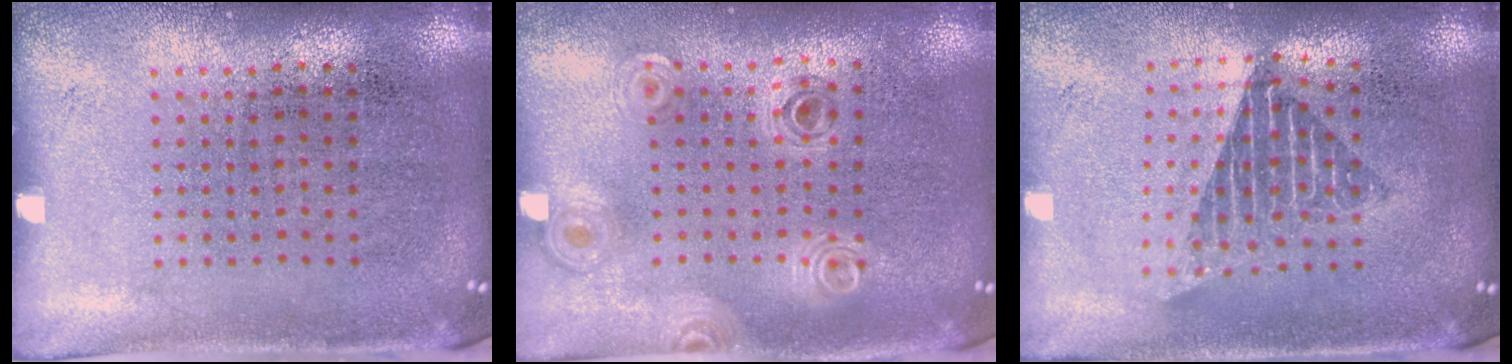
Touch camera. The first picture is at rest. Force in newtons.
{"total": 0.9, "press": 0.9, "slide": 0.0}
{"total": 1.6, "press": 1.3, "slide": 0.9}